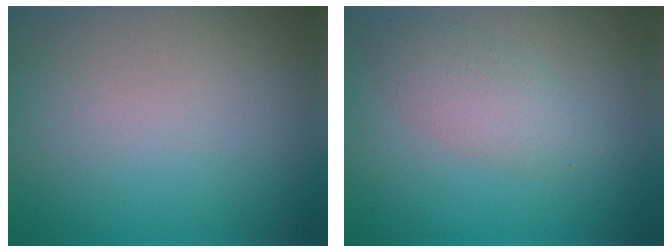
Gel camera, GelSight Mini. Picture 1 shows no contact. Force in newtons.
{"total": 2.9, "press": 2.9, "slide": 0.1}